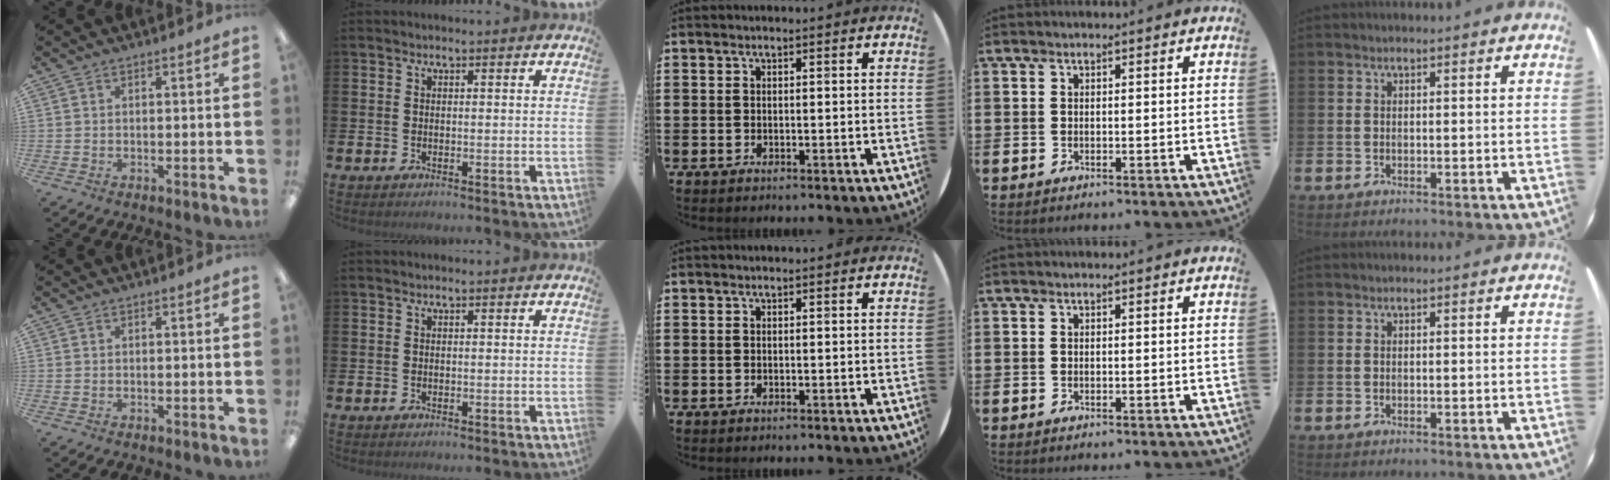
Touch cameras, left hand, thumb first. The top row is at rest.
{}